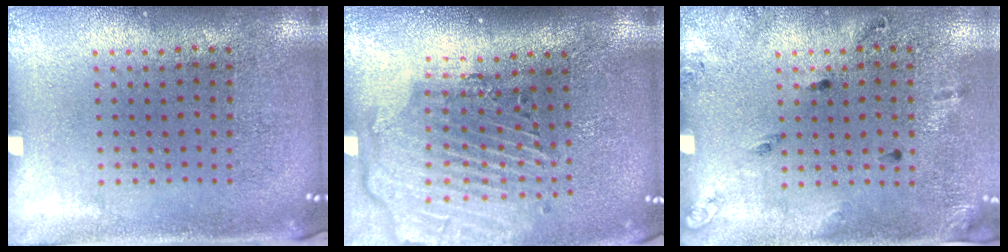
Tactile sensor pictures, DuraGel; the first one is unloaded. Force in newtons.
{"total": 2.8, "press": 2.3, "slide": 1.7}
{"total": 1.8, "press": 1.0, "slide": 1.5}